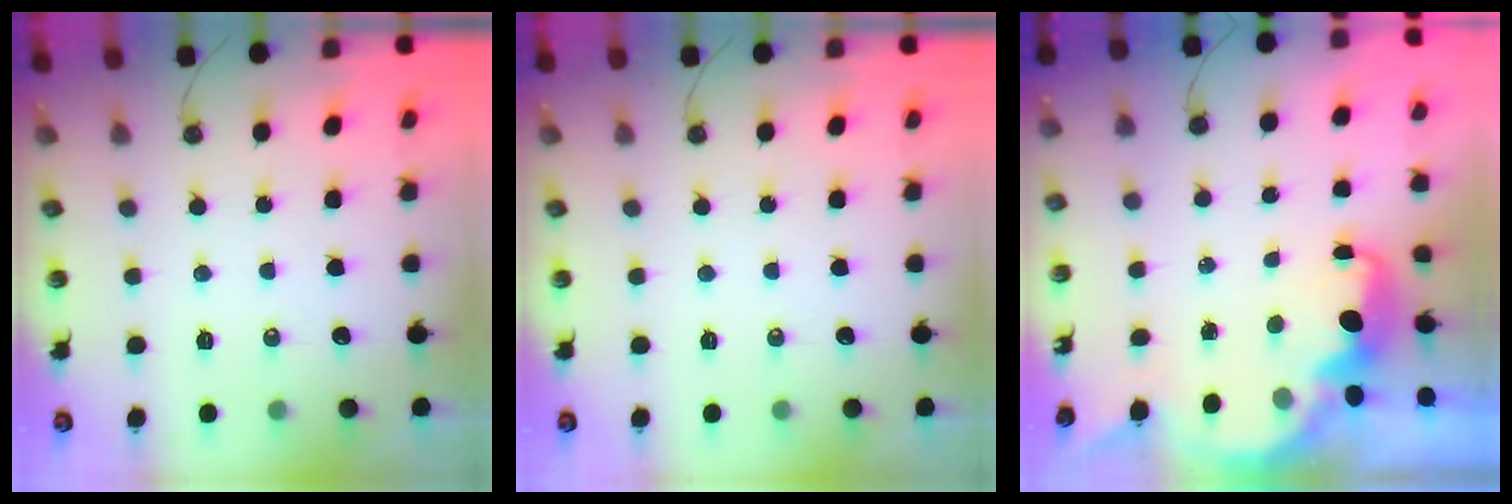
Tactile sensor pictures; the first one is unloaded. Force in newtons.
{"total": 0.0}
{"total": 4.9, "press": 4.9, "slide": 0.6}